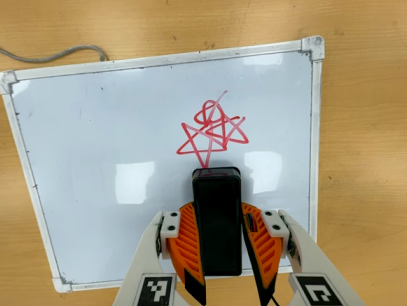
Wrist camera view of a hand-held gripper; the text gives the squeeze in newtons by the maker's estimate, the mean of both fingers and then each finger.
{"total": 9.5, "left": 8.2, "right": 10.7}